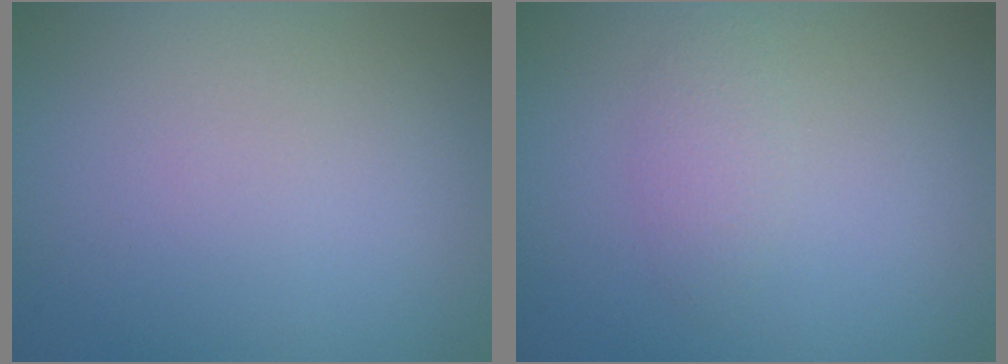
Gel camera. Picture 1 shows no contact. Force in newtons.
{"total": 1.6, "press": 1.6, "slide": 0.0}